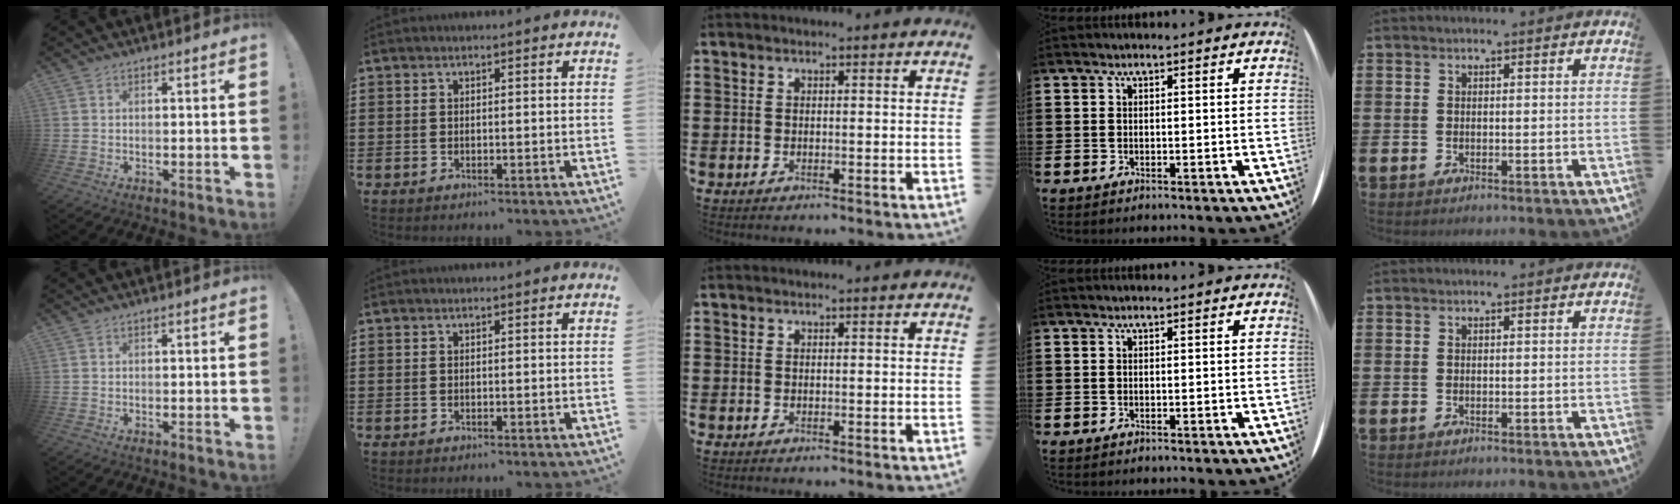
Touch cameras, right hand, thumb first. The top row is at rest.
{}